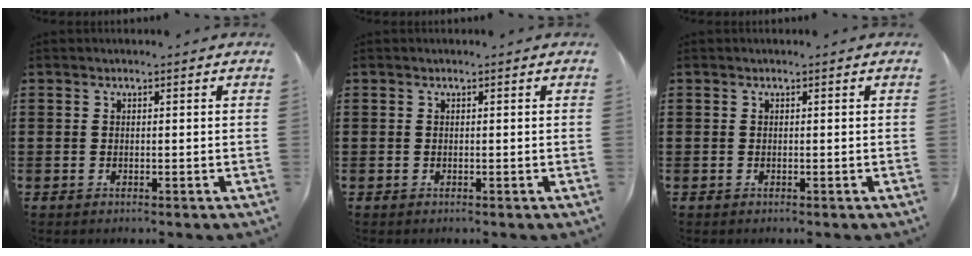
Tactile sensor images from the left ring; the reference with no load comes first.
{"total": 0.0}
{"total": 0.0}